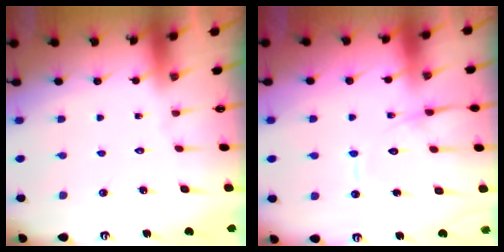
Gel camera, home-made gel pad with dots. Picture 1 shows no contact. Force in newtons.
{"total": 12.8, "press": 12.8, "slide": 1.3}